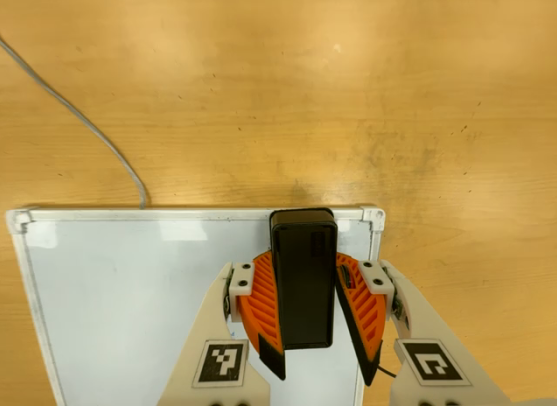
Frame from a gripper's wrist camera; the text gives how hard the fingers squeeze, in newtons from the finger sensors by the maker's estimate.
{"total": 9.6, "left": 11.1, "right": 8.0}